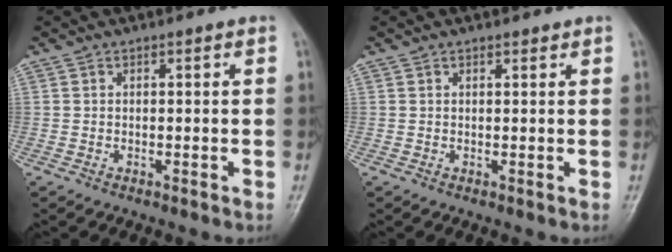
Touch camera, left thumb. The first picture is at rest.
{"total": 0.7, "force": [0.6, 0.3, 0.2], "torque": [-0.005, -0.004, 0.009]}